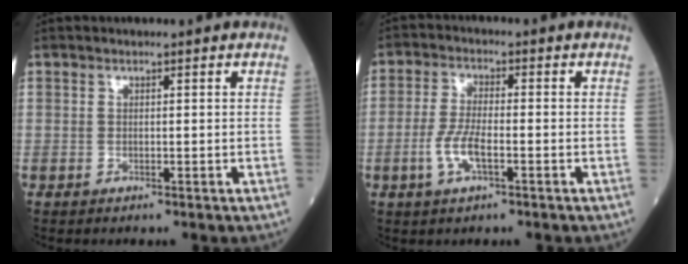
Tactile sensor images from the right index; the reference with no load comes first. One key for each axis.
{"total": 5.6, "fx": -1.9, "fy": 1.5, "fz": 5.0, "tx": -0.110, "ty": -0.001, "tz": -0.037}